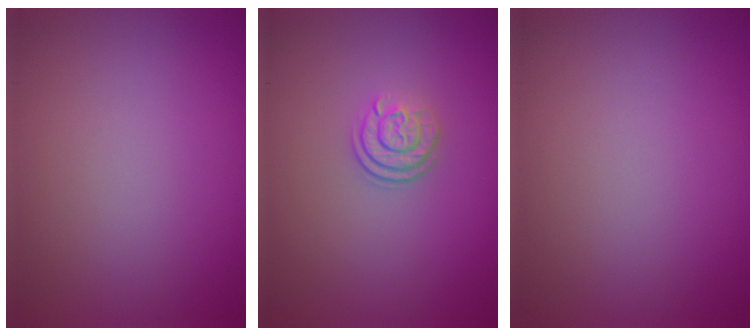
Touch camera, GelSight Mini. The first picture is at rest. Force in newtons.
{"total": 2.4, "press": 1.8, "slide": 1.6}
{"total": 0.0}